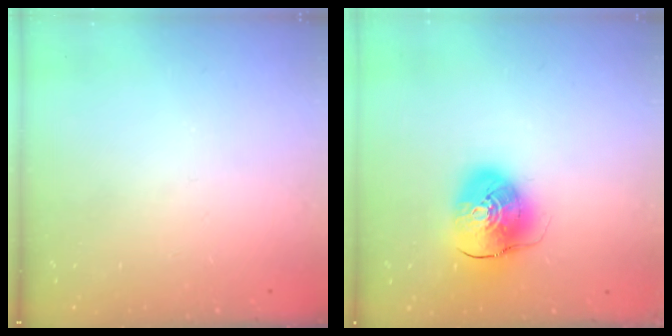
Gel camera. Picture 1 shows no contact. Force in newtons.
{"total": 11.8, "press": 11.7, "slide": 1.9}